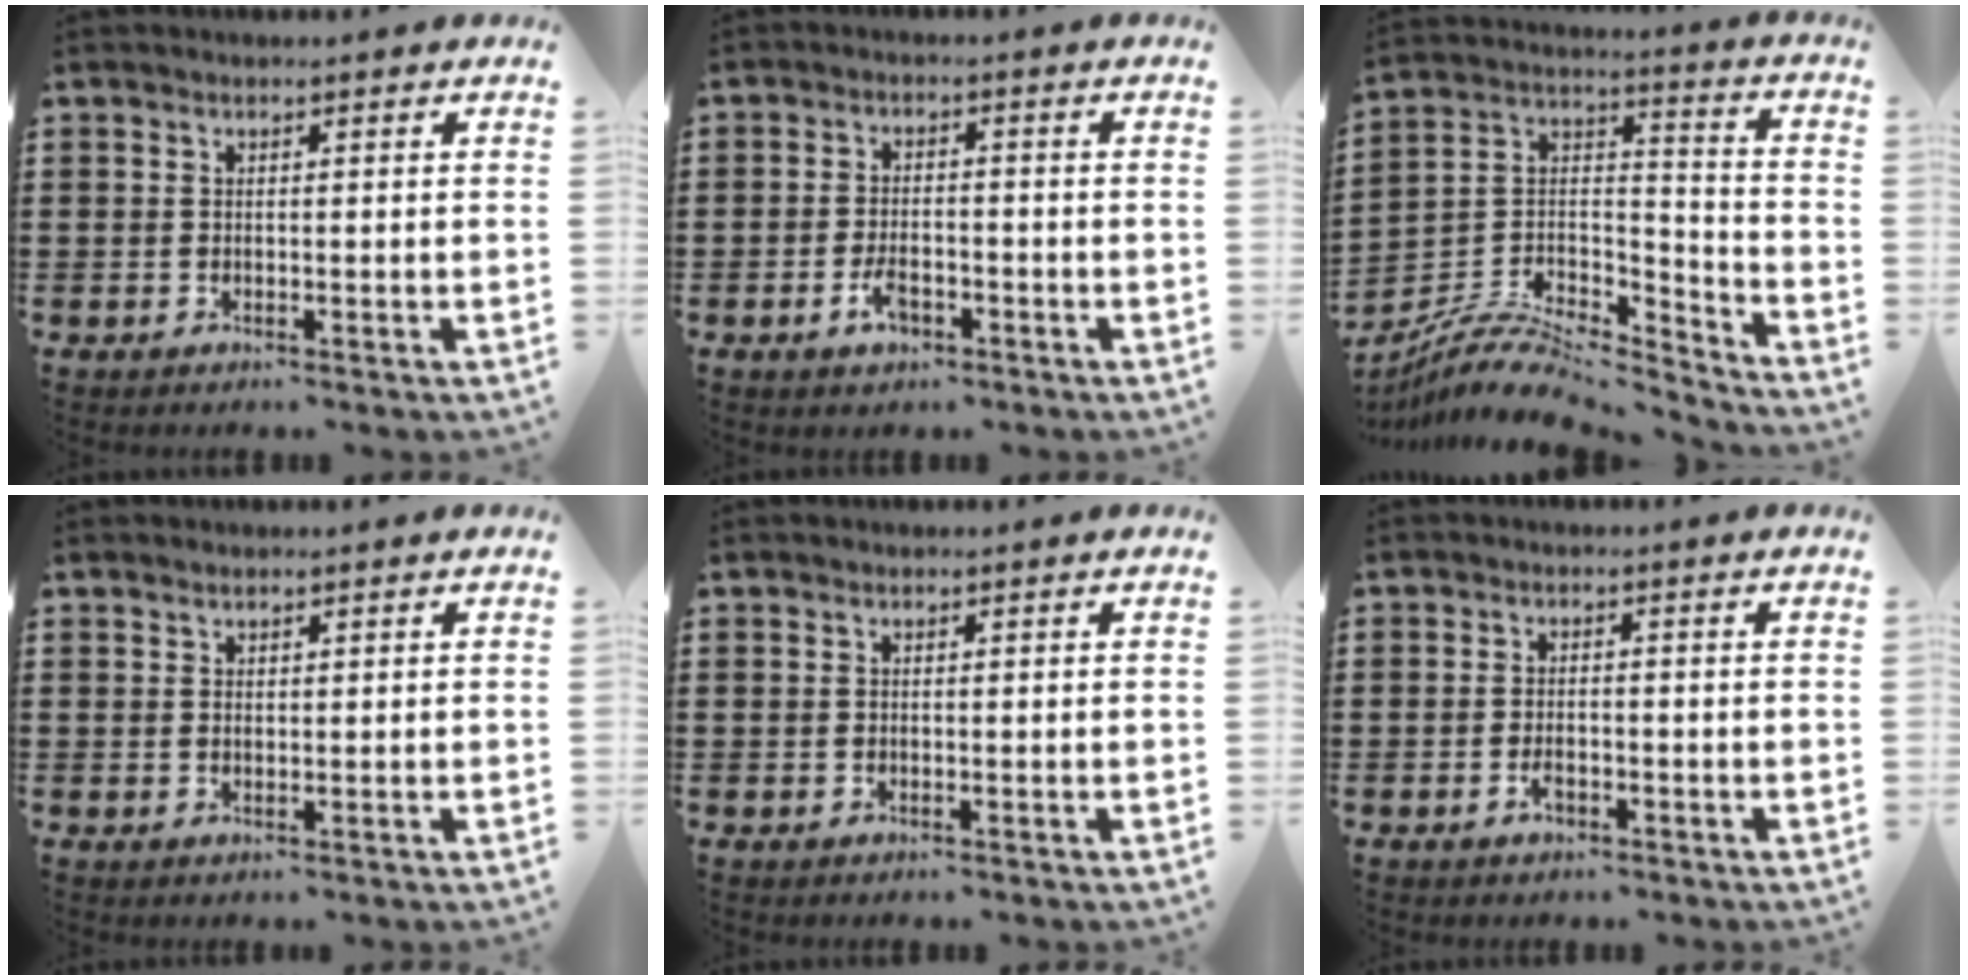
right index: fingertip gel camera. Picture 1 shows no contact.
{"total": 3.2, "force": [-1.7, 1.5, 2.3], "torque": [-0.047, 0.000, -0.034]}
{"total": 8.6, "force": [-7.0, 3.2, 3.8], "torque": [-0.081, 0.010, -0.138]}
{"total": 0.9, "force": [0.7, 0.4, 0.3], "torque": [-0.006, 0.001, 0.013]}
{"total": 0.0}
{"total": 1.7, "force": [-1.0, 0.8, 1.2], "torque": [-0.023, -0.001, -0.017]}